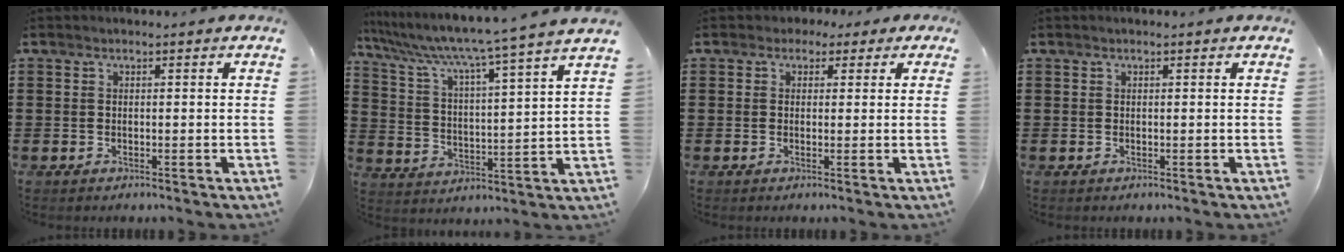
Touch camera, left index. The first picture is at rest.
{"total": 6.0, "force": [5.1, -1.4, 2.9], "torque": [-0.083, -0.053, 0.074]}
{"total": 1.7, "force": [0.6, 1.5, 0.5], "torque": [-0.017, 0.011, 0.009]}
{"total": 0.0}